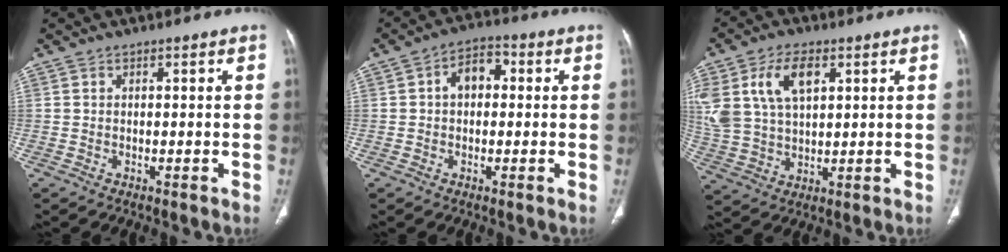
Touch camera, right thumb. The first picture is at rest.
{"total": 5.9, "force": [0.7, 4.1, 4.2], "torque": [-0.052, 0.021, 0.001]}
{"total": 14.9, "force": [5.6, 8.9, 10.6], "torque": [-0.222, -0.005, 0.115]}